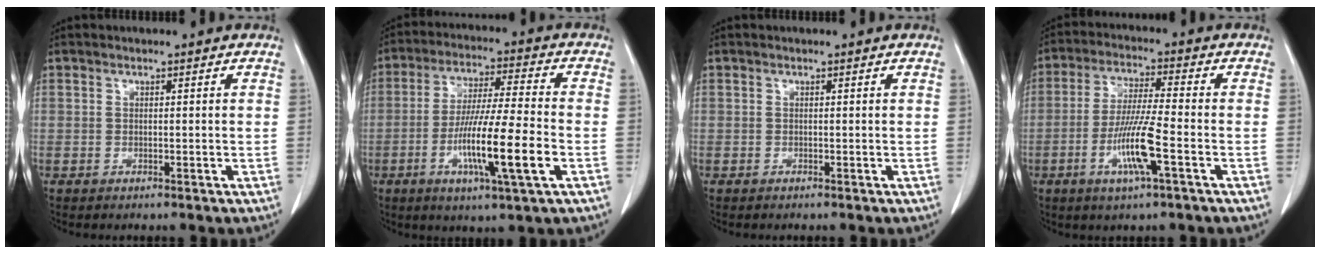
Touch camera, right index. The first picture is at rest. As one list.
[{"total": 13.3, "force": [-4.1, 0.1, 12.7], "torque": [-0.237, -0.015, -0.077]}, {"total": 0.0}, {"total": 9.2, "force": [-3.4, 0.0, 8.5], "torque": [-0.169, -0.010, -0.066]}]